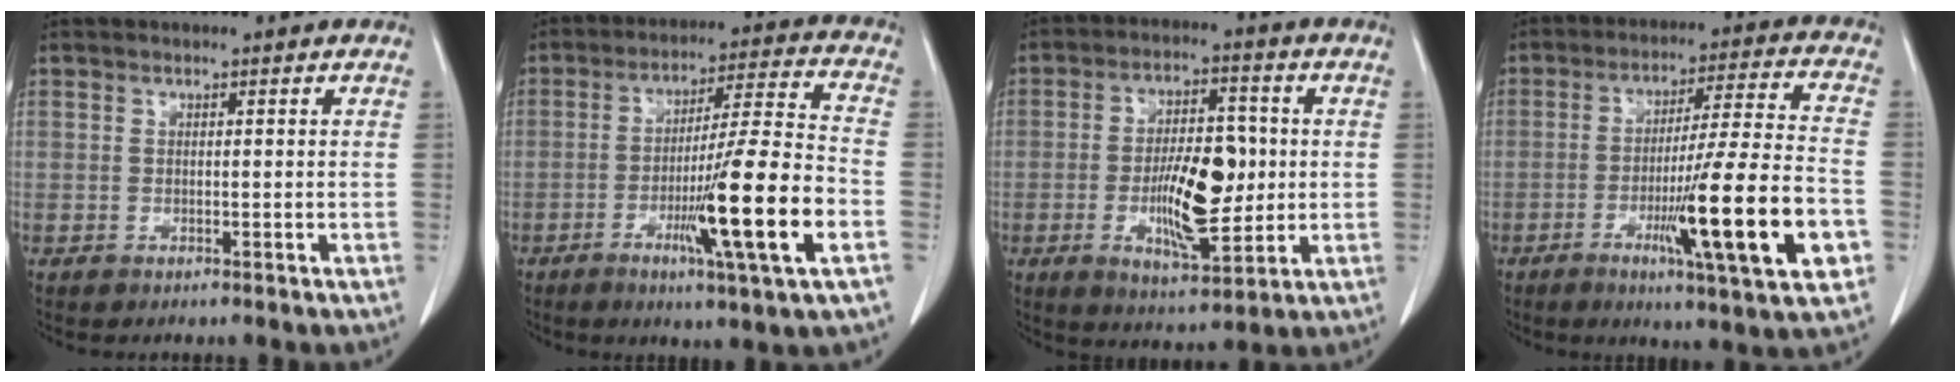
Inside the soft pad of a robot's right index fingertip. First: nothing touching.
{"total": 16.2, "force": [-5.4, -0.8, 15.2], "torque": [-0.256, -0.015, -0.088]}
{"total": 12.0, "force": [-1.2, 4.1, 11.2], "torque": [-0.199, 0.001, -0.016]}
{"total": 17.8, "force": [-5.7, -0.2, 16.9], "torque": [-0.256, -0.016, -0.087]}